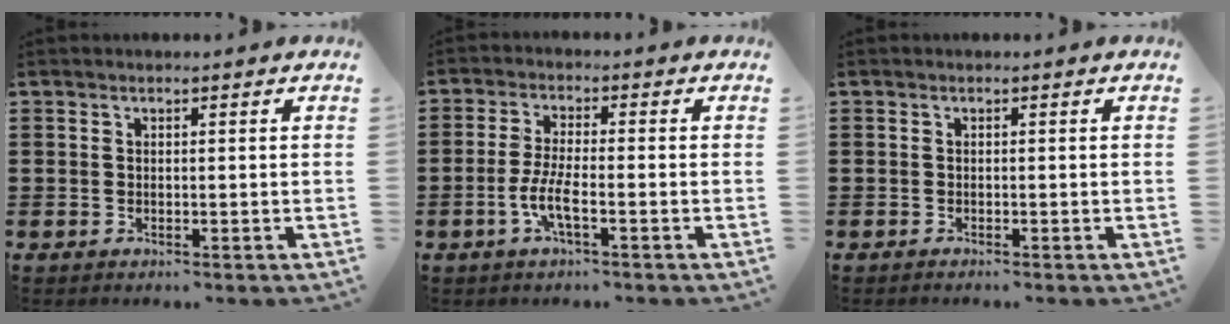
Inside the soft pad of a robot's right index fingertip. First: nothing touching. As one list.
[{"total": 5.0, "force": [-2.1, 0.8, 4.5], "torque": [-0.105, -0.013, -0.045]}, {"total": 0.5, "force": [-0.5, 0.0, 0.1], "torque": [-0.004, -0.002, -0.010]}]